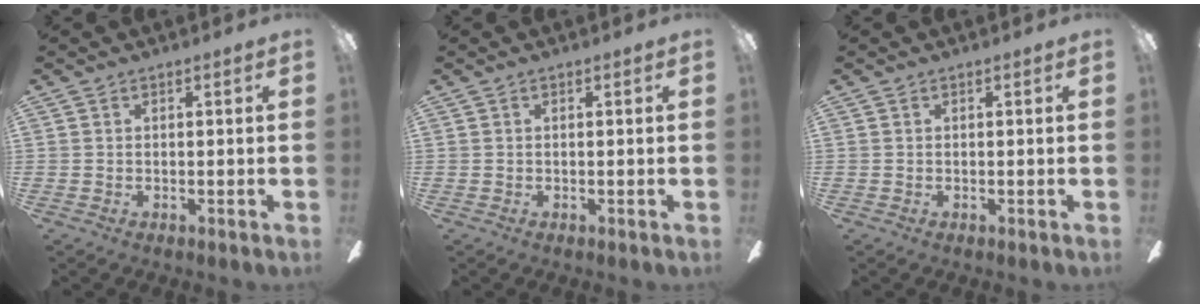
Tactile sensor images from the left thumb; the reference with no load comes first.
{"total": 0.0}
{"total": 0.0}